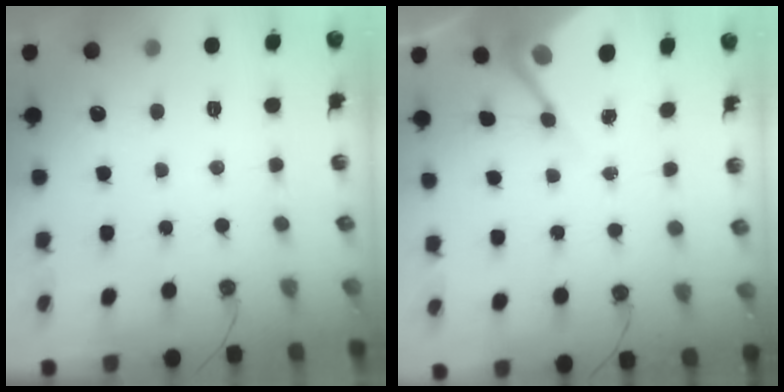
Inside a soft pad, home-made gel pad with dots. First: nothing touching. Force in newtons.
{"total": 7.9, "press": 7.9, "slide": 0.5}